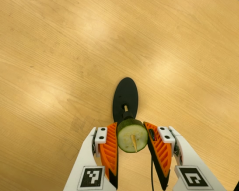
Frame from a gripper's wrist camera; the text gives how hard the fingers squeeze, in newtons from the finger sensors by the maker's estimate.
{"total": 10.9, "left": 9.4, "right": 12.4}